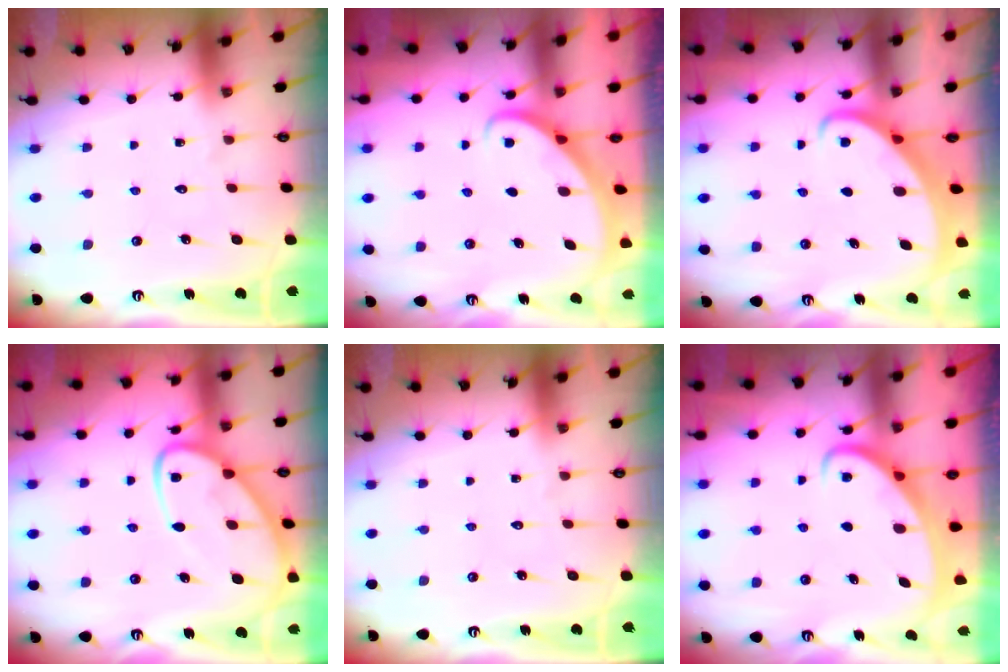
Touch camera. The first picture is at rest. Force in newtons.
{"total": 2.7, "press": 2.7, "slide": 0.2}
{"total": 2.6, "press": 2.6, "slide": 0.3}
{"total": 10.3, "press": 10.3, "slide": 1.0}
{"total": 0.0}
{"total": 2.4, "press": 2.4, "slide": 0.4}